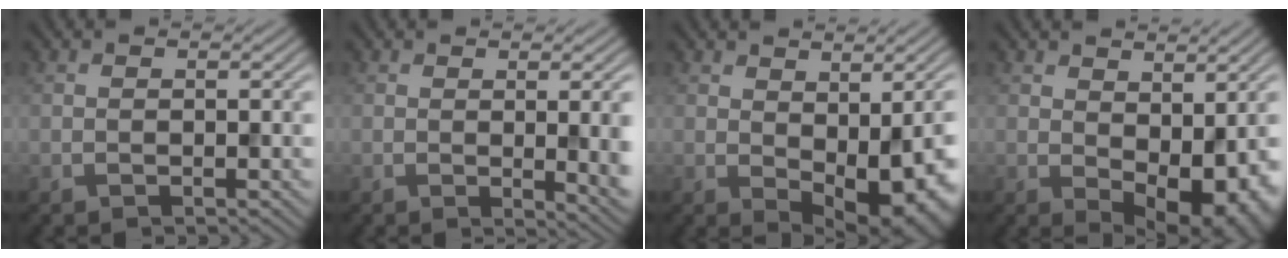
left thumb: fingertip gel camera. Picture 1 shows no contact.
{"total": 5.9, "force": [0.2, 1.8, 5.7], "torque": [-0.065, -0.001, 0.008]}
{"total": 10.4, "force": [-1.6, 4.9, 9.0], "torque": [-0.125, -0.020, -0.002]}
{"total": 8.6, "force": [-0.3, 4.9, 7.1], "torque": [-0.101, -0.021, 0.013]}